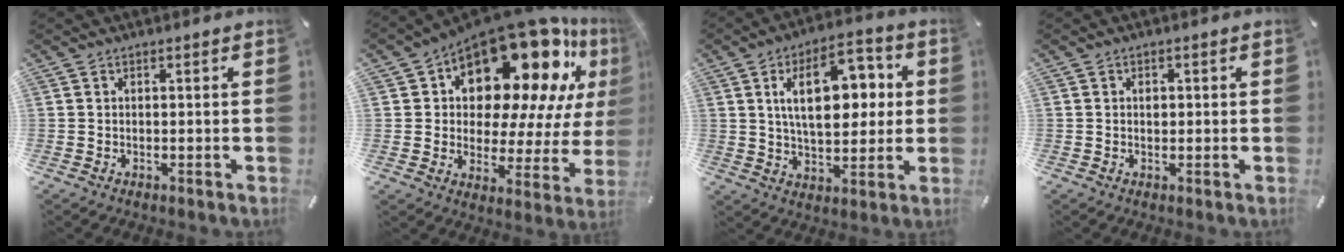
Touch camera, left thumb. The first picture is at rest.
{"total": 21.8, "force": [14.4, 10.8, 12.3], "torque": [-0.178, -0.115, 0.243]}
{"total": 16.6, "force": [4.3, 9.5, 12.9], "torque": [-0.195, 0.003, 0.067]}
{"total": 1.0, "force": [0.1, 0.7, 0.7], "torque": [-0.015, 0.001, 0.001]}